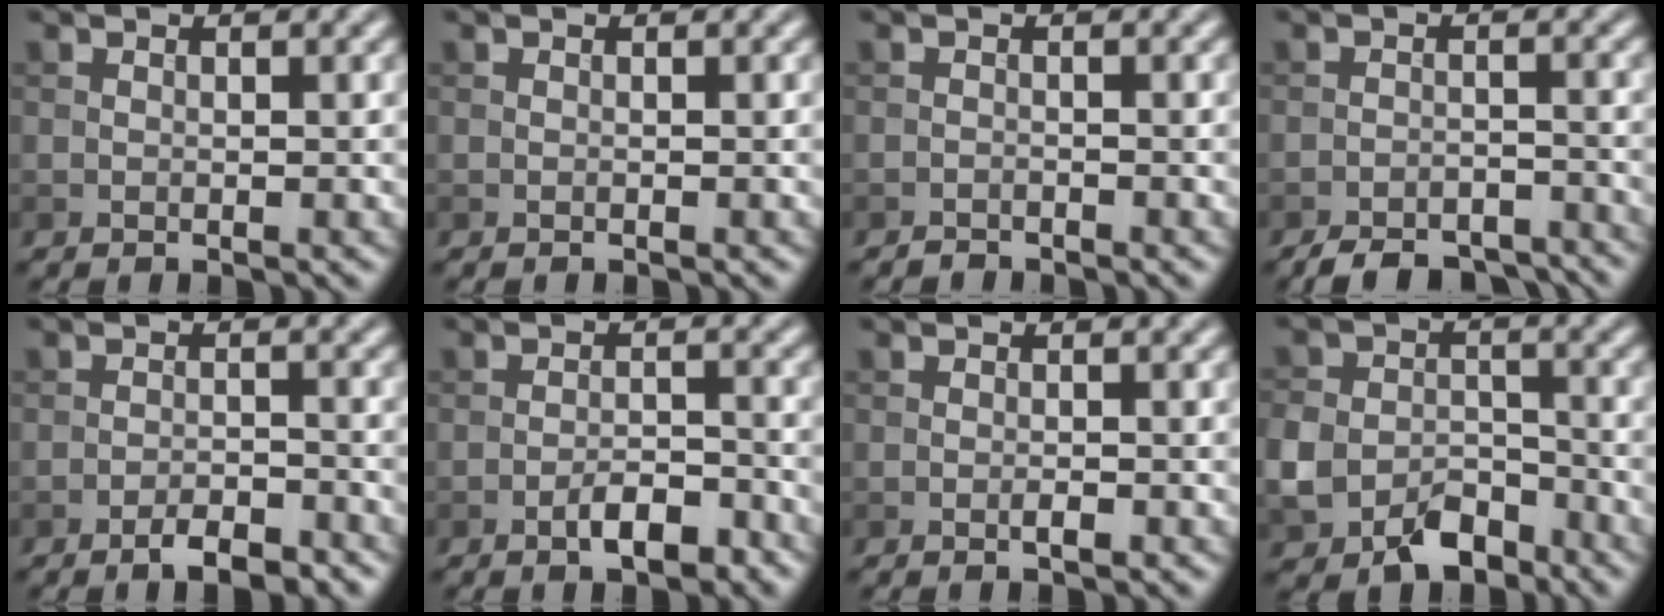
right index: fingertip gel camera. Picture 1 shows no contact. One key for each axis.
{"total": 0.0}
{"total": 0.8, "fx": -0.8, "fy": 0.1, "fz": 0.0, "tx": 0.002, "ty": 0.001, "tz": -0.018}
{"total": 5.0, "fx": -4.5, "fy": 1.5, "fz": 1.6, "tx": -0.021, "ty": -0.005, "tz": -0.073}
{"total": 2.8, "fx": -2.1, "fy": 0.7, "fz": 1.7, "tx": -0.024, "ty": 0.004, "tz": -0.038}
{"total": 3.1, "fx": -1.9, "fy": 1.0, "fz": 2.2, "tx": -0.034, "ty": 0.006, "tz": -0.033}
{"total": 0.9, "fx": -0.4, "fy": 0.2, "fz": 0.8, "tx": -0.014, "ty": 0.000, "tz": -0.006}
{"total": 6.2, "fx": -3.4, "fy": 4.3, "fz": 2.9, "tx": -0.054, "ty": -0.007, "tz": -0.067}